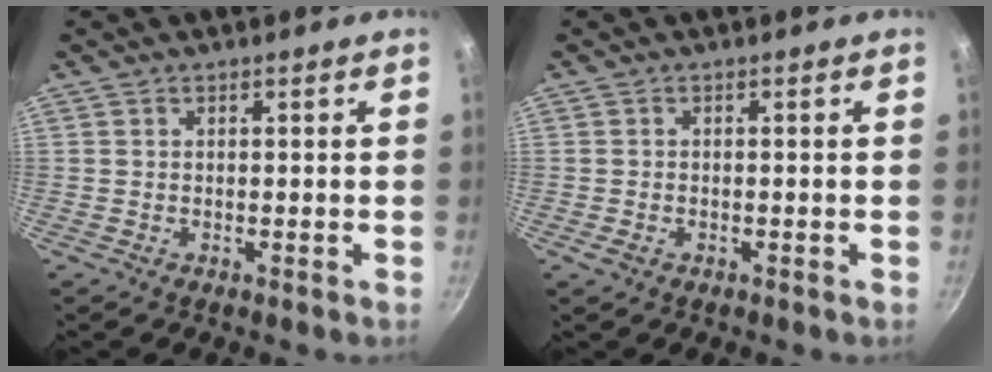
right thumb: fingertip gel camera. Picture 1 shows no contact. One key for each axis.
{"total": 1.7, "fx": -0.7, "fy": 1.1, "fz": 1.0, "tx": -0.021, "ty": 0.001, "tz": -0.013}